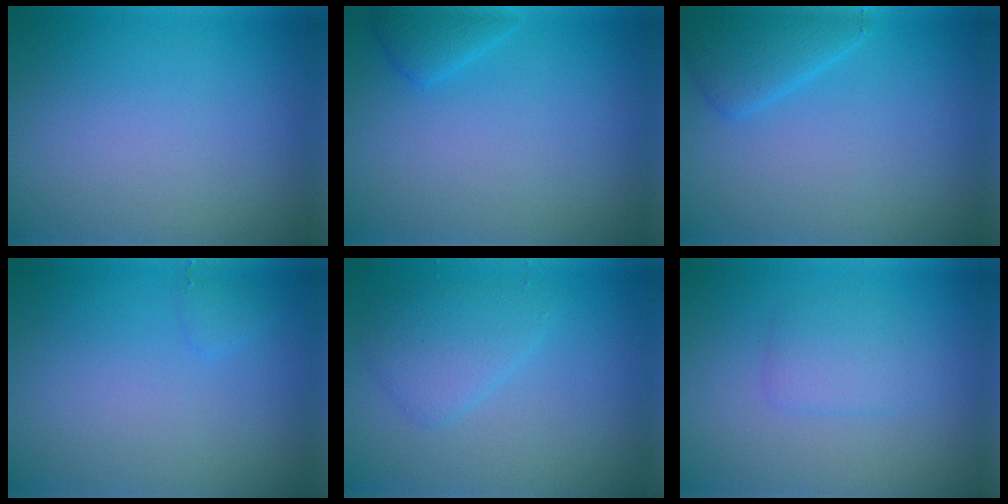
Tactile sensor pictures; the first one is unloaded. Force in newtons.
{"total": 1.5, "press": 1.5, "slide": 0.2}
{"total": 2.8, "press": 2.8, "slide": 0.2}
{"total": 0.6, "press": 0.6, "slide": 0.0}
{"total": 2.6, "press": 2.6, "slide": 0.1}
{"total": 1.9, "press": 1.9, "slide": 0.1}